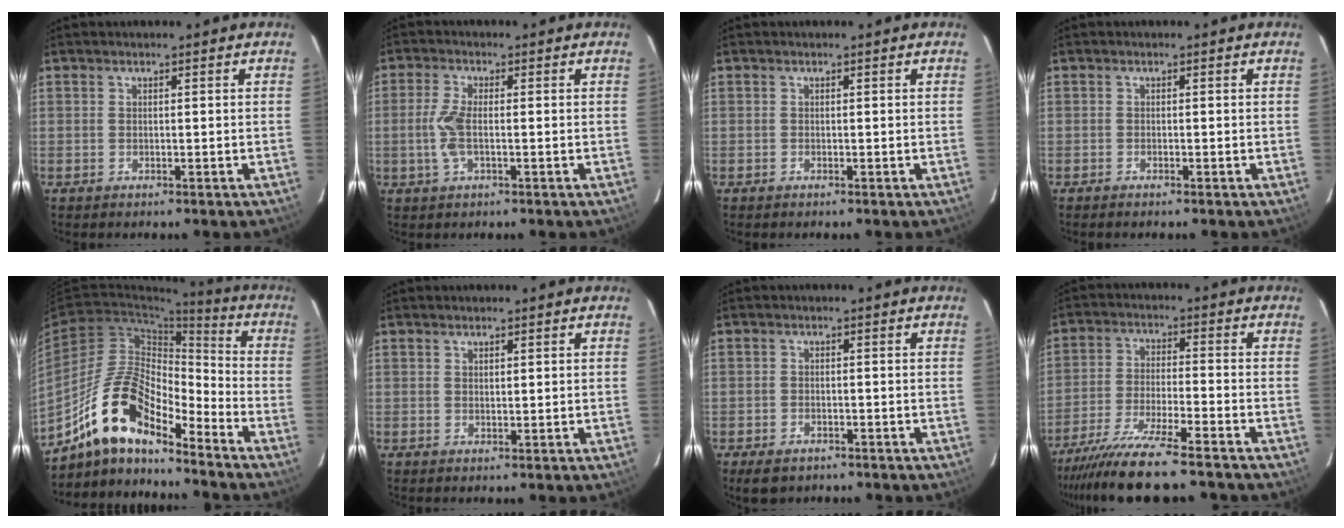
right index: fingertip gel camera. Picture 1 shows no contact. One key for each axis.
{"total": 5.1, "fx": -0.8, "fy": 1.6, "fz": 4.8, "tx": -0.105, "ty": 0.000, "tz": -0.017}
{"total": 0.0}
{"total": 0.6, "fx": -0.6, "fy": 0.0, "fz": 0.2, "tx": -0.005, "ty": -0.001, "tz": -0.011}
{"total": 15.0, "fx": -11.5, "fy": 4.6, "fz": 8.5, "tx": -0.158, "ty": 0.009, "tz": -0.224}
{"total": 0.9, "fx": 0.7, "fy": 0.4, "fz": 0.4, "tx": -0.005, "ty": 0.001, "tz": 0.013}
{"total": 4.0, "fx": -2.8, "fy": 2.4, "fz": 1.8, "tx": -0.045, "ty": -0.008, "tz": -0.041}
{"total": 14.9, "fx": -12.6, "fy": 0.8, "fz": 7.8, "tx": -0.166, "ty": -0.033, "tz": -0.220}